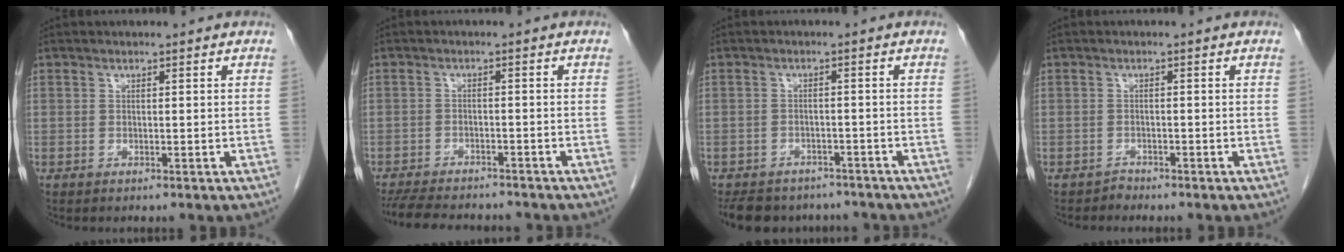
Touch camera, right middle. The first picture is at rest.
{"total": 12.0, "force": [-10.7, 2.9, 4.7], "torque": [-0.093, -0.011, -0.149]}
{"total": 11.1, "force": [-9.5, 4.9, 2.8], "torque": [-0.054, 0.002, -0.118]}
{"total": 0.8, "force": [-0.6, 0.2, -0.3], "torque": [0.007, -0.002, -0.013]}